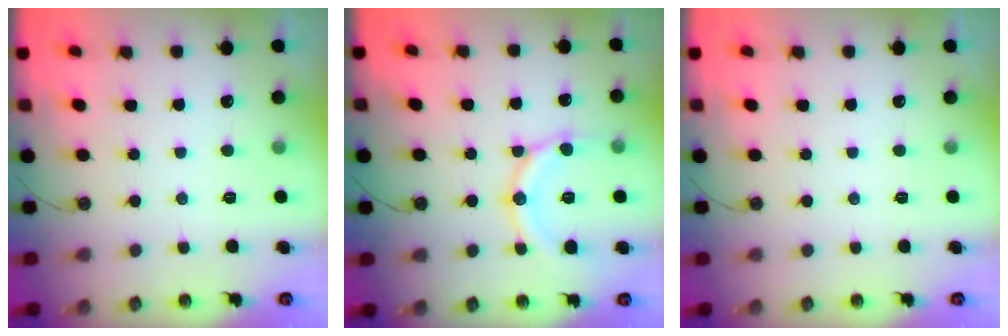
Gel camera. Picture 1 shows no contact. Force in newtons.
{"total": 14.3, "press": 14.2, "slide": 1.5}
{"total": 0.0}